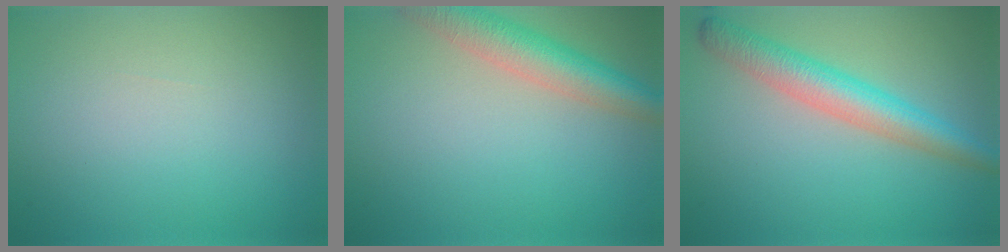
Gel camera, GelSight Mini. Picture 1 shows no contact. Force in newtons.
{"total": 5.1, "press": 5.1, "slide": 0.3}
{"total": 4.9, "press": 4.9, "slide": 0.2}